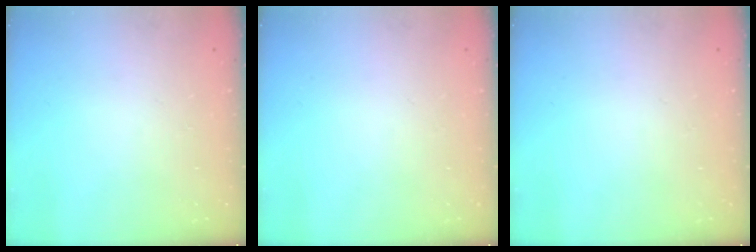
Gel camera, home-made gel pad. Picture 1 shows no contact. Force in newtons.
{"total": 0.0}
{"total": 0.0}